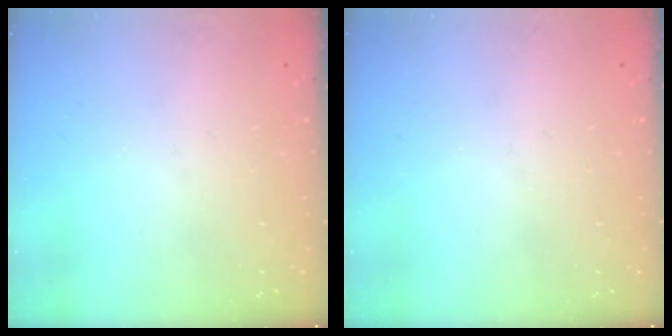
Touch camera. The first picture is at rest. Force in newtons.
{"total": 0.0}